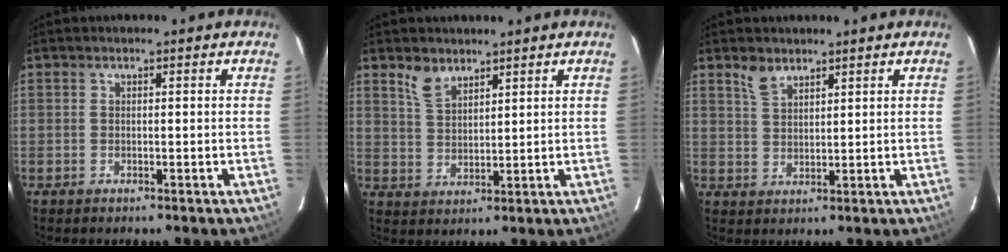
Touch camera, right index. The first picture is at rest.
{"total": 5.0, "force": [3.7, 2.4, 2.5], "torque": [-0.044, 0.005, 0.076]}
{"total": 3.9, "force": [2.9, 1.9, 1.8], "torque": [-0.033, 0.004, 0.058]}